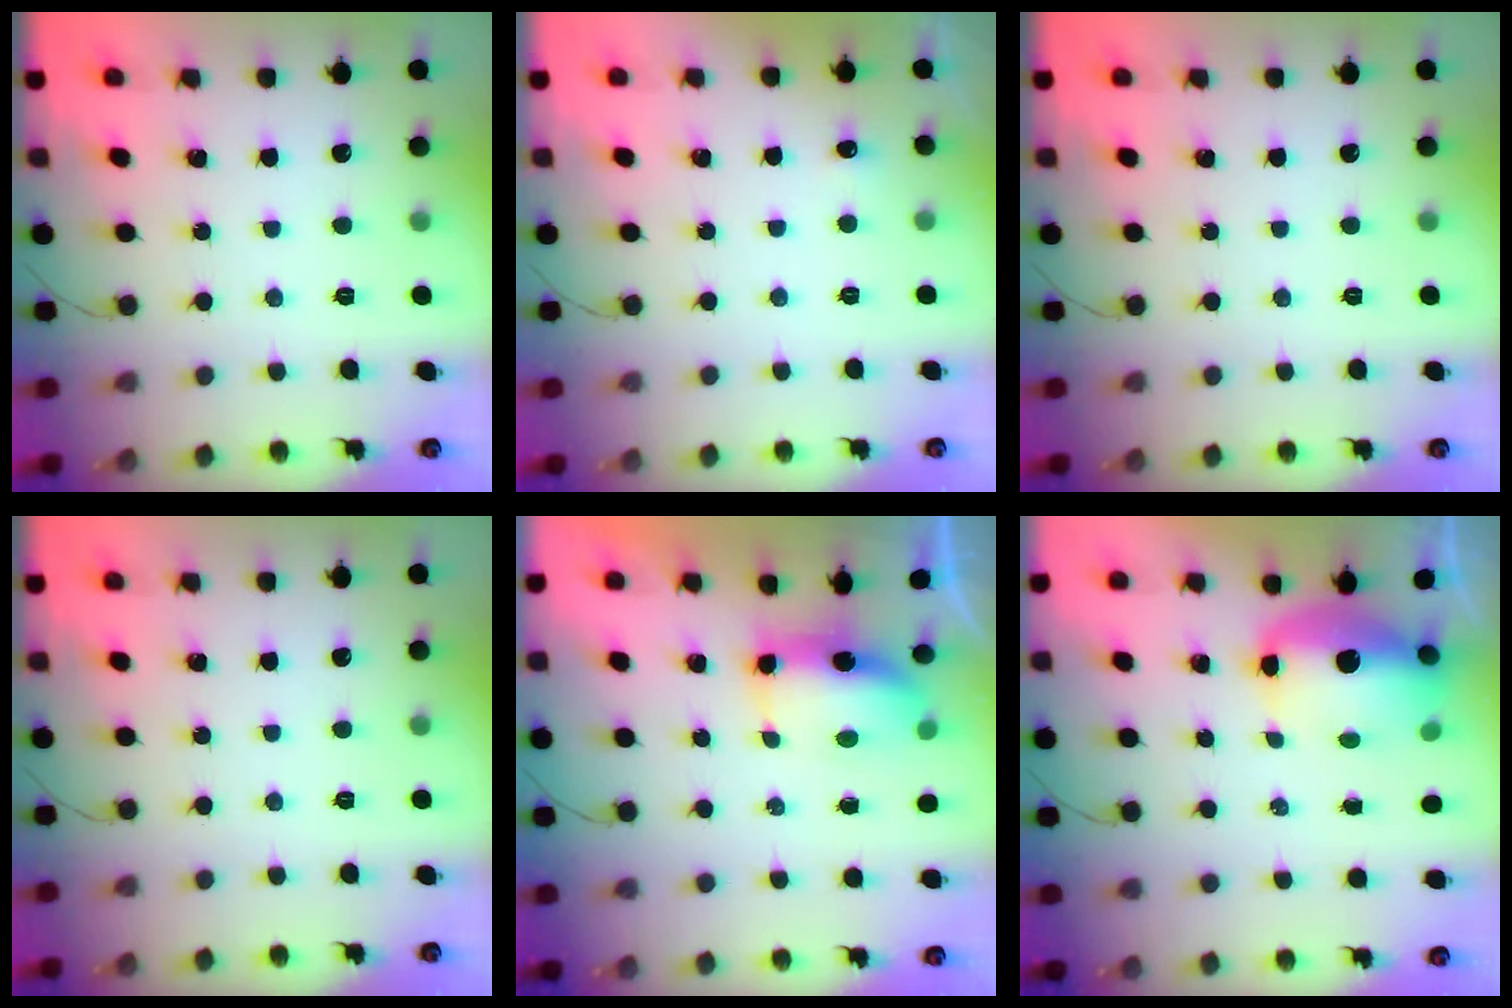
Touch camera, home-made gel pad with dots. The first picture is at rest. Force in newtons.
{"total": 2.4, "press": 2.2, "slide": 1.1}
{"total": 0.0}
{"total": 0.0}
{"total": 7.4, "press": 7.1, "slide": 2.1}
{"total": 12.0, "press": 11.4, "slide": 3.7}